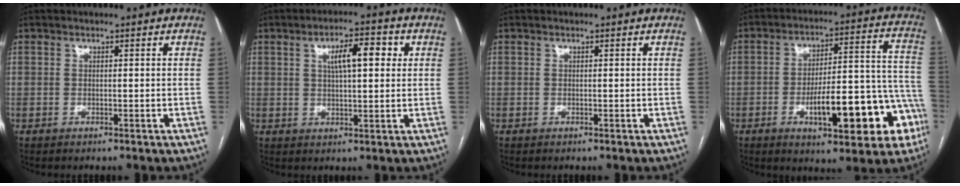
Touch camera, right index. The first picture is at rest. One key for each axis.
{"total": 7.1, "fx": 2.2, "fy": 2.0, "fz": 6.4, "tx": -0.105, "ty": 0.017, "tz": 0.035}
{"total": 0.0}
{"total": 18.2, "fx": -7.0, "fy": 5.2, "fz": 15.9, "tx": -0.166, "ty": 0.045, "tz": -0.084}